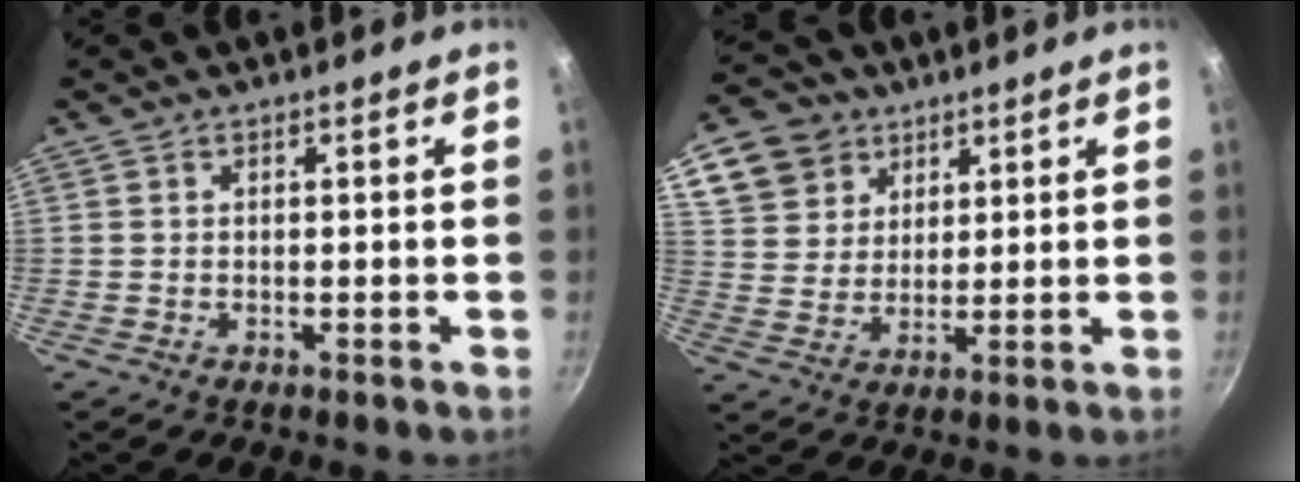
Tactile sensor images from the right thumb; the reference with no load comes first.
{"total": 11.3, "force": [6.1, 8.9, 3.4], "torque": [-0.043, -0.007, 0.111]}